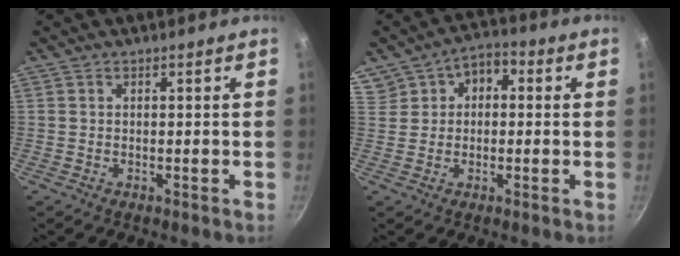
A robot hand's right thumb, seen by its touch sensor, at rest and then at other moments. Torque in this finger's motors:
{"motor_torque": [-0.01, 0.01, -0.10, 0.70, 0.08]}